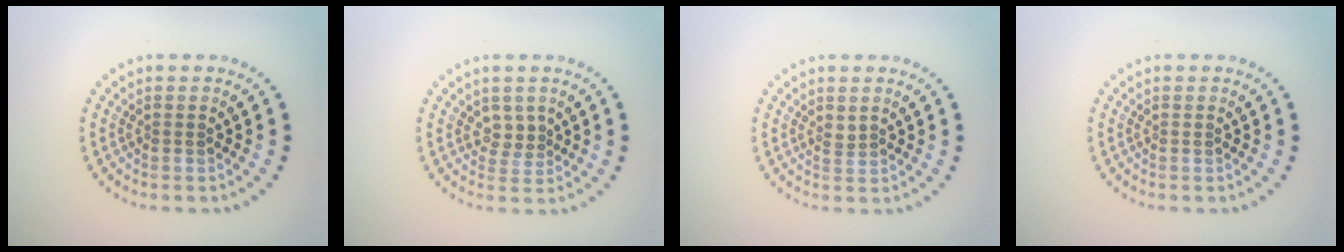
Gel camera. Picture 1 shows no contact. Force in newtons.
{"total": 1.6, "press": 1.2, "slide": 1.0}
{"total": 0.8, "press": 0.5, "slide": 0.7}
{"total": 0.0}